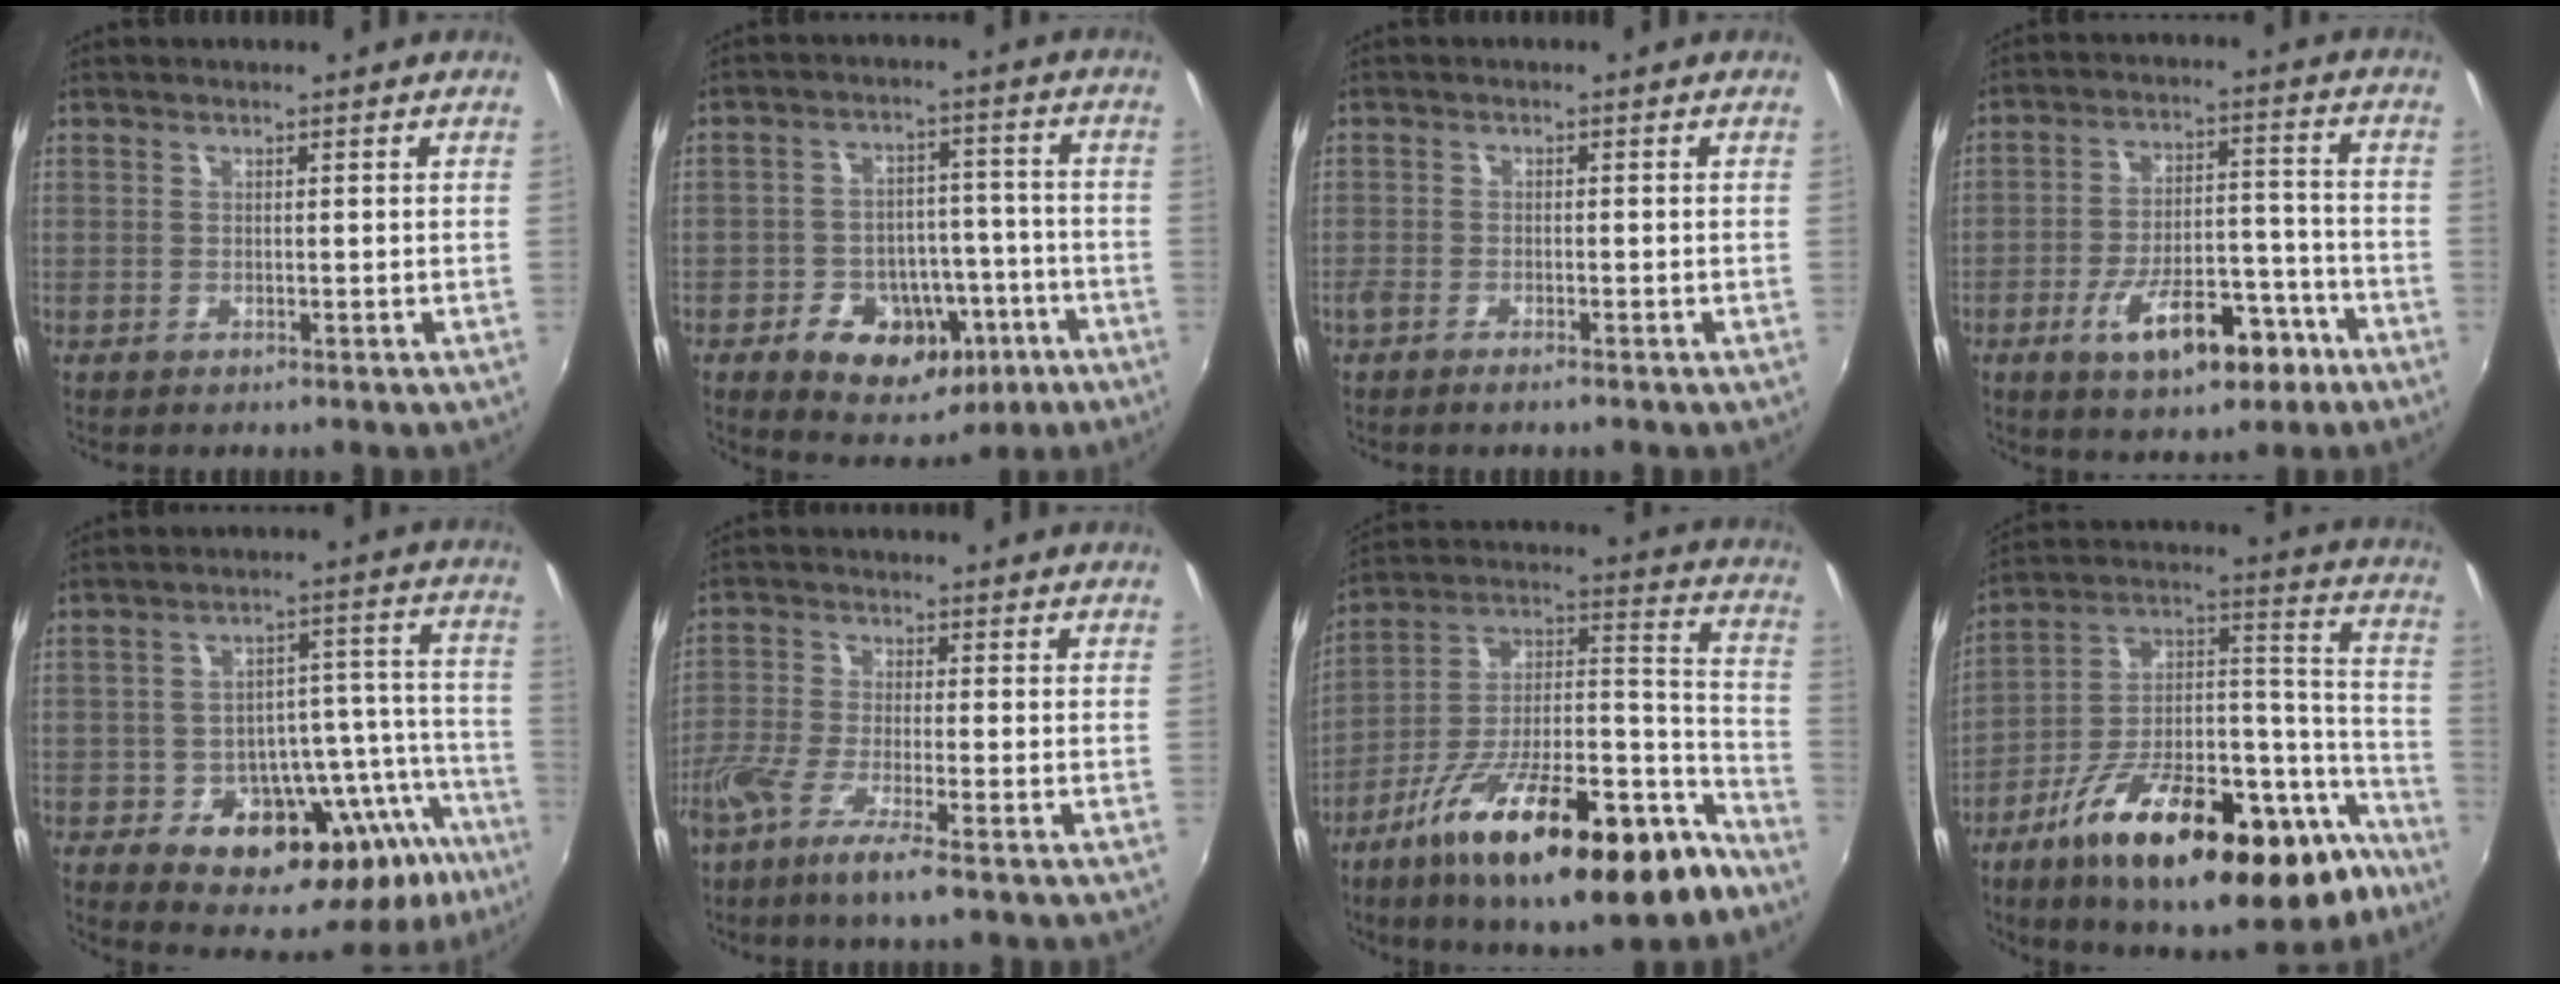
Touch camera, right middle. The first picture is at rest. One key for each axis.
{"total": 14.7, "fx": -7.4, "fy": 10.3, "fz": 7.5, "tx": -0.150, "ty": 0.029, "tz": -0.085}
{"total": 2.3, "fx": -1.9, "fy": 0.4, "fz": 1.3, "tx": -0.034, "ty": -0.004, "tz": -0.038}
{"total": 13.4, "fx": -7.4, "fy": 5.8, "fz": 9.6, "tx": -0.167, "ty": 0.013, "tz": -0.104}
{"total": 20.9, "fx": -12.0, "fy": 12.0, "fz": 12.3, "tx": -0.169, "ty": 0.022, "tz": -0.145}
{"total": 7.6, "fx": -5.1, "fy": 0.3, "fz": 5.7, "tx": -0.129, "ty": -0.017, "tz": -0.102}
{"total": 26.7, "fx": -16.4, "fy": 7.9, "fz": 19.5, "tx": -0.303, "ty": -0.013, "tz": -0.264}
{"total": 30.8, "fx": -19.4, "fy": 11.6, "fz": 20.9, "tx": -0.300, "ty": 0.021, "tz": -0.296}